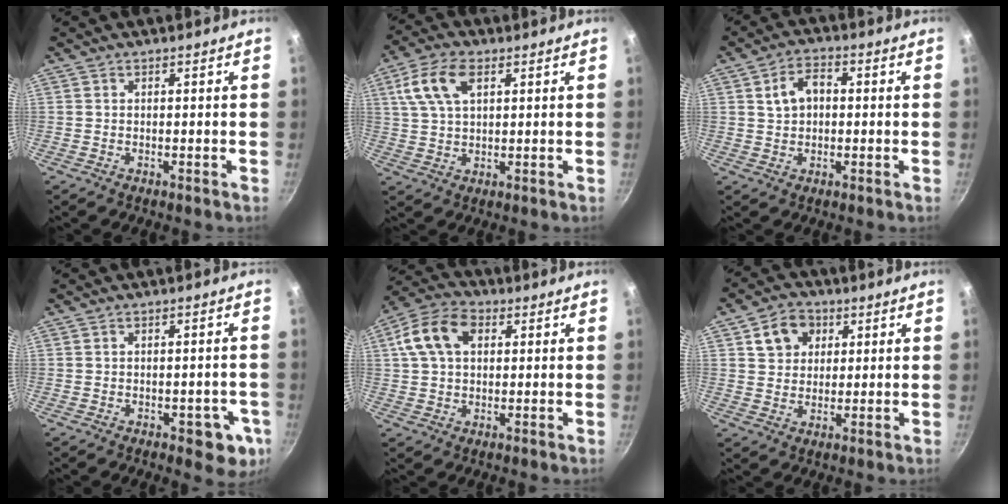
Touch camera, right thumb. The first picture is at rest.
{"total": 9.3, "force": [3.5, 5.0, 7.0], "torque": [-0.144, 0.006, 0.068]}
{"total": 5.9, "force": [1.0, 4.0, 4.2], "torque": [-0.065, 0.015, 0.014]}
{"total": 6.1, "force": [-2.8, 3.0, 4.6], "torque": [-0.031, 0.012, -0.030]}
{"total": 10.8, "force": [2.9, 7.3, 7.5], "torque": [-0.141, 0.022, 0.045]}
{"total": 7.5, "force": [2.8, 6.1, 3.4], "torque": [-0.025, -0.004, 0.044]}